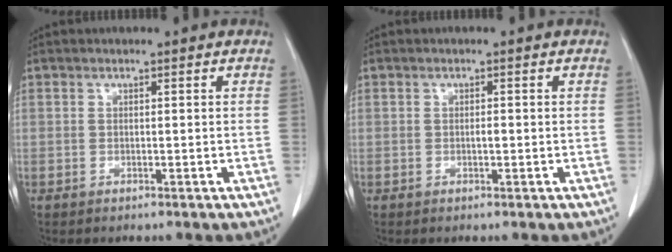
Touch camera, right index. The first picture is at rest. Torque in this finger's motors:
{"motor_torque": [0.16, -0.13, 0.02, 0.02]}